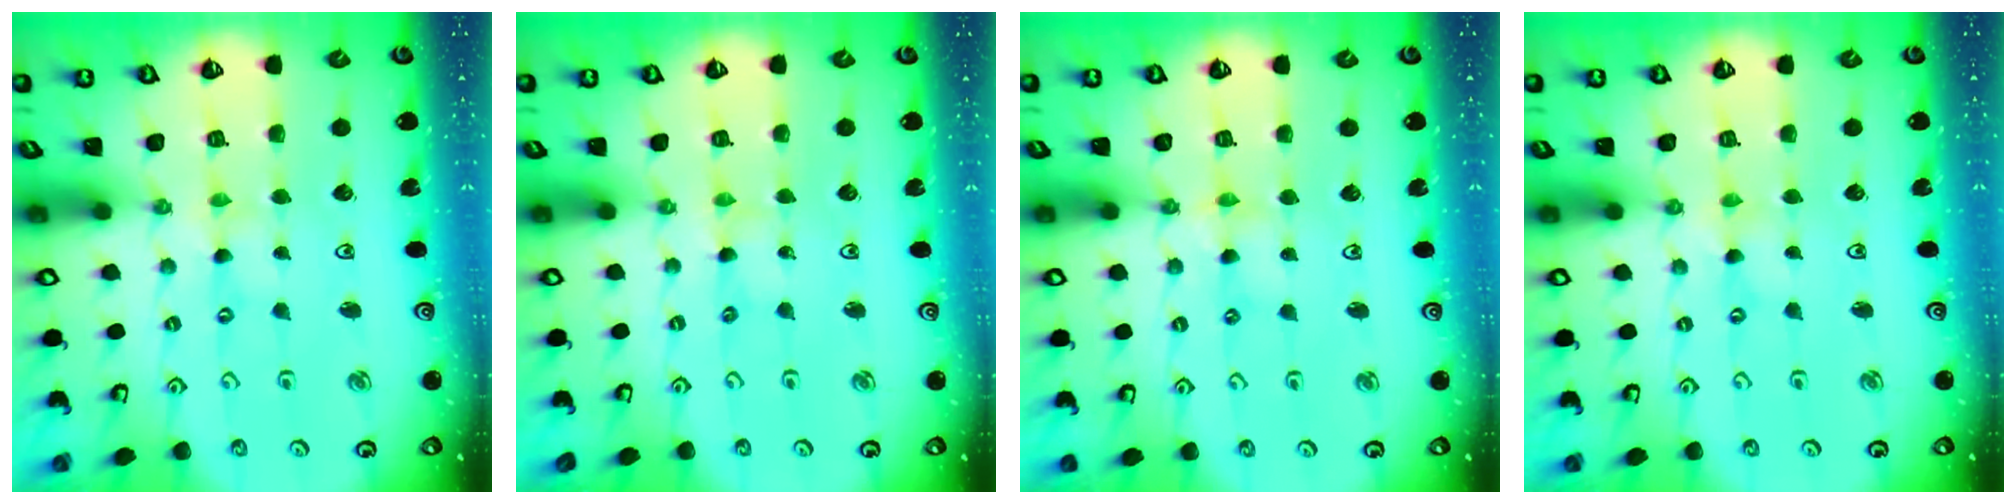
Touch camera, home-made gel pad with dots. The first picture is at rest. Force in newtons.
{"total": 0.0}
{"total": 3.0, "press": 2.9, "slide": 0.3}
{"total": 0.0}